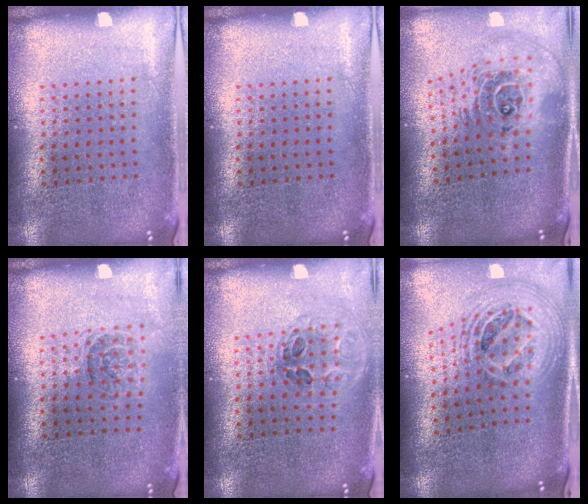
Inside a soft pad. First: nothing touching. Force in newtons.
{"total": 0.0}
{"total": 2.4, "press": 1.8, "slide": 1.6}
{"total": 1.2, "press": 1.0, "slide": 0.6}
{"total": 1.0, "press": 1.0, "slide": 0.3}
{"total": 2.5, "press": 1.8, "slide": 1.7}